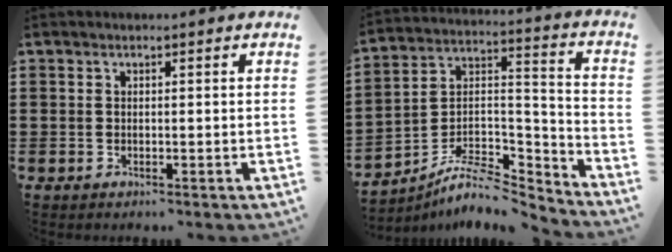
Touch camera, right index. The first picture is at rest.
{"total": 8.1, "force": [-6.7, 2.7, 3.5], "torque": [-0.070, 0.010, -0.134]}